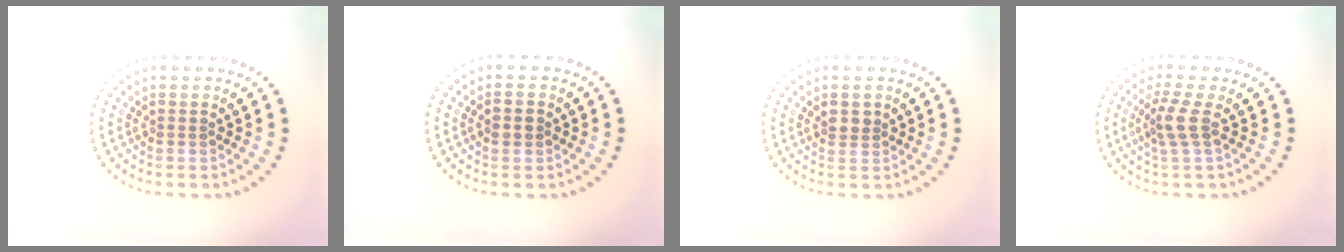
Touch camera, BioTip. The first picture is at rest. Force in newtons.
{"total": 1.3, "press": 1.3, "slide": 0.1}
{"total": 1.4, "press": 1.3, "slide": 0.7}
{"total": 2.4, "press": 1.8, "slide": 1.6}